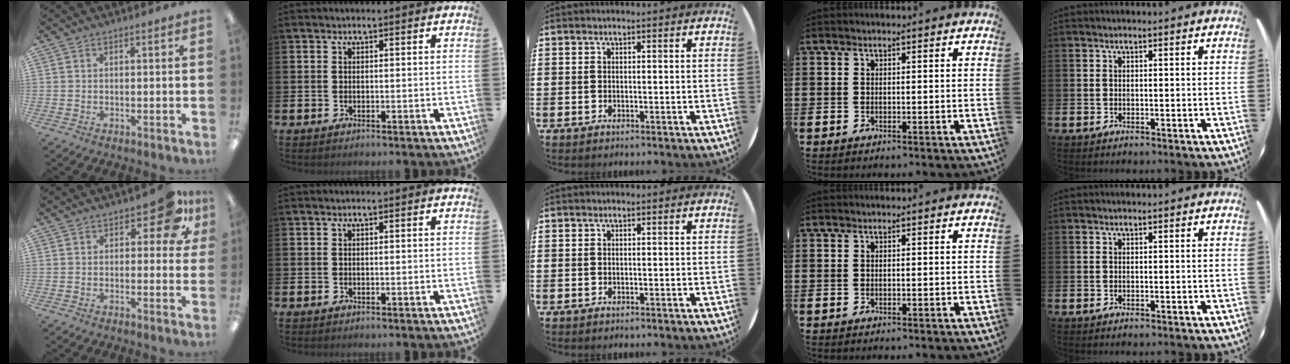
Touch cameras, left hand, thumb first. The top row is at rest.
{"thumb": {"total": 8.0, "force": [3.9, 4.0, 5.8], "torque": [-0.060, -0.016, 0.063]}}